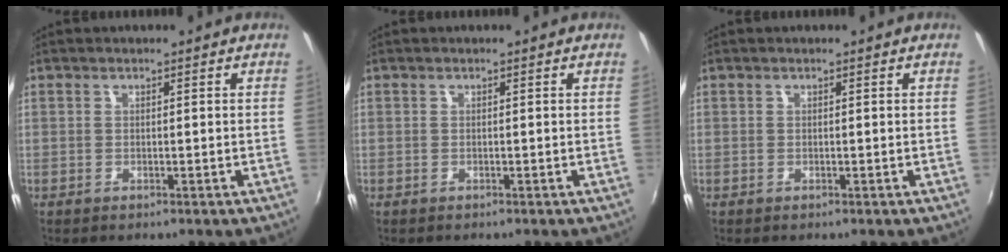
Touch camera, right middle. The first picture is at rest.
{"total": 0.0}
{"total": 0.0}